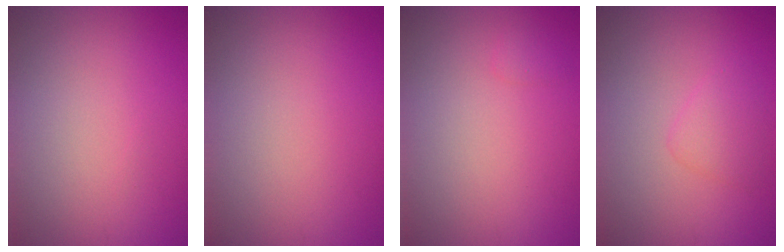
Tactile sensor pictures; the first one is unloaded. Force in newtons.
{"total": 0.0}
{"total": 0.6, "press": 0.6, "slide": 0.1}
{"total": 1.8, "press": 1.8, "slide": 0.1}